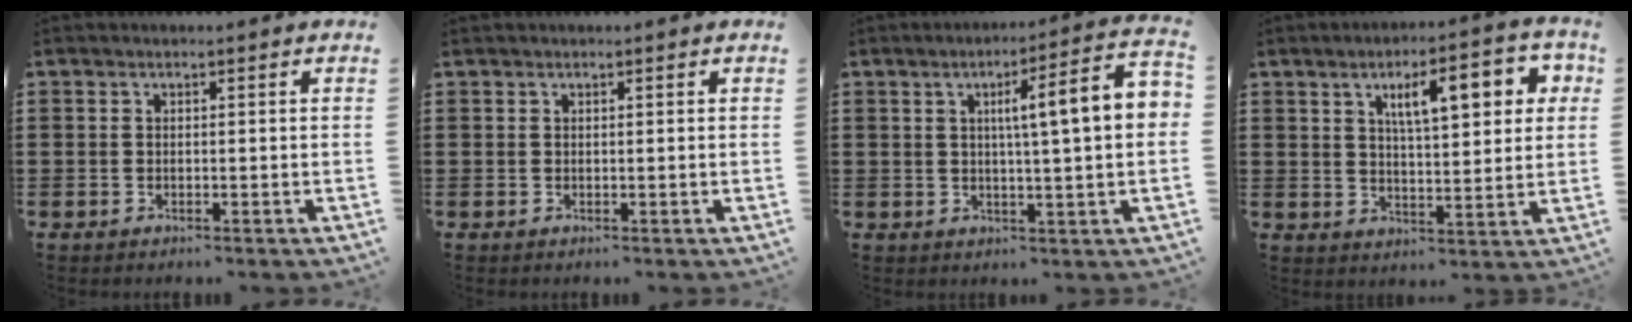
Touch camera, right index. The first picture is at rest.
{"total": 0.0}
{"total": 7.9, "force": [0.9, 0.4, 7.8], "torque": [-0.131, -0.010, 0.001]}
{"total": 8.8, "force": [3.5, 2.9, 7.6], "torque": [-0.122, 0.000, 0.051]}